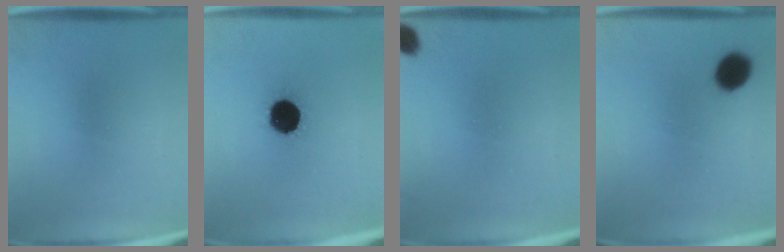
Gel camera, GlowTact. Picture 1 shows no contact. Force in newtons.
{"total": 13.2}
{"total": 3.1}
{"total": 7.4}